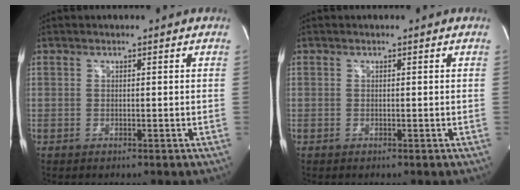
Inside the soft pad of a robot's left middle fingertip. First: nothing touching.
{"total": 0.0}